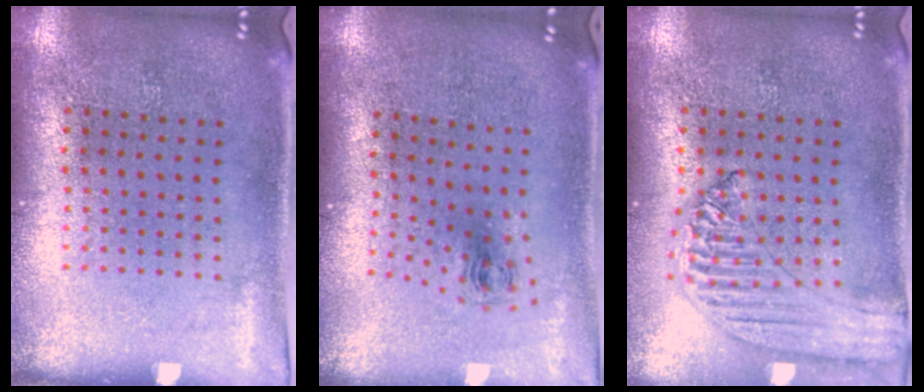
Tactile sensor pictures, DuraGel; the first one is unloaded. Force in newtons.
{"total": 0.7, "press": 0.4, "slide": 0.6}
{"total": 1.3, "press": 1.2, "slide": 0.2}